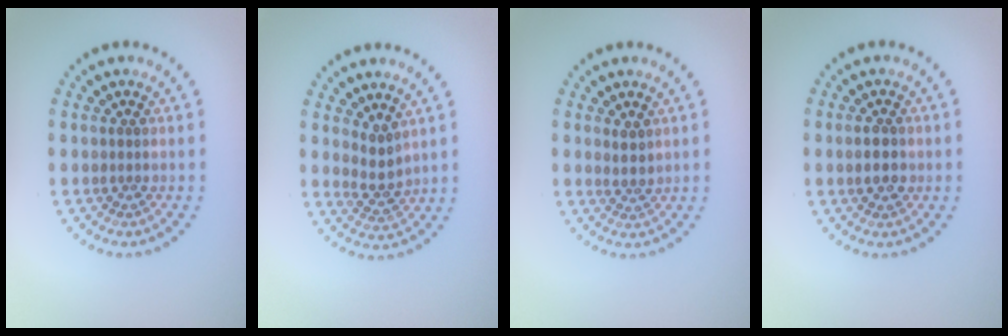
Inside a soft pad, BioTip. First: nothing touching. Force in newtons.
{"total": 2.1, "press": 1.7, "slide": 1.3}
{"total": 1.4, "press": 1.1, "slide": 0.9}
{"total": 2.5, "press": 2.5, "slide": 0.1}